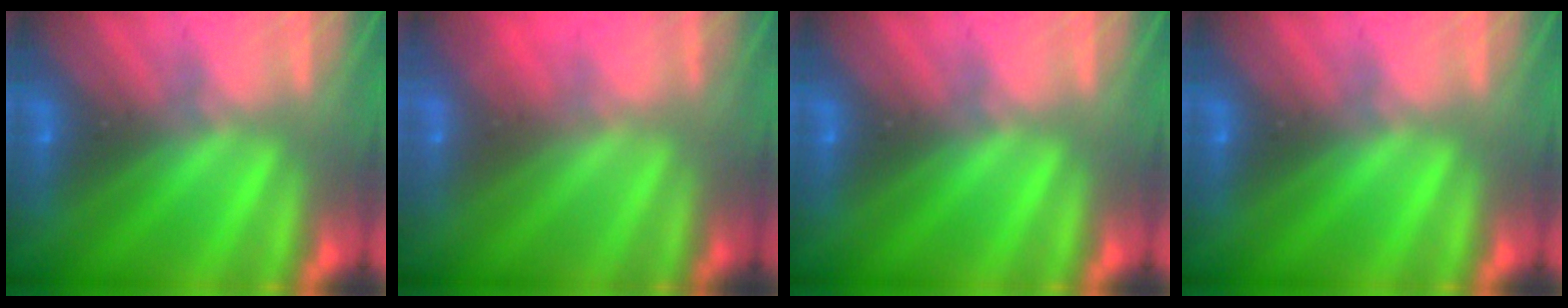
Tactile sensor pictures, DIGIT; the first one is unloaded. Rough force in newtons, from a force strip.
{"total": 2.5}
{"total": 0.0}
{"total": 0.0}